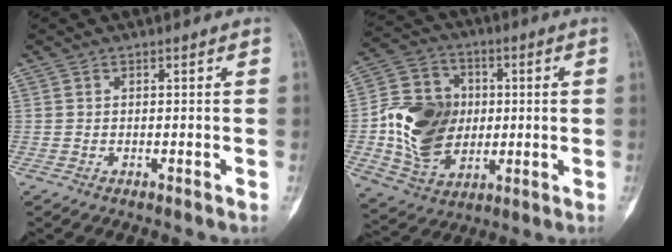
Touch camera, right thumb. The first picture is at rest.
{"total": 17.1, "force": [-0.4, 13.3, 10.8], "torque": [-0.166, 0.005, 0.001]}